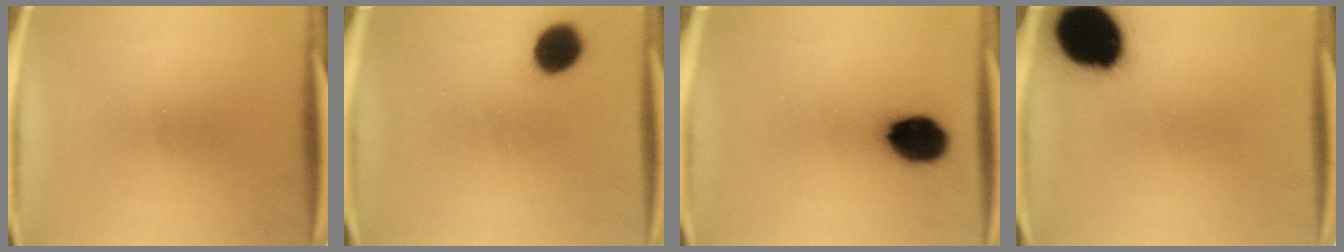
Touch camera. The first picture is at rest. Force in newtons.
{"total": 7.8}
{"total": 12.0}
{"total": 19.8}